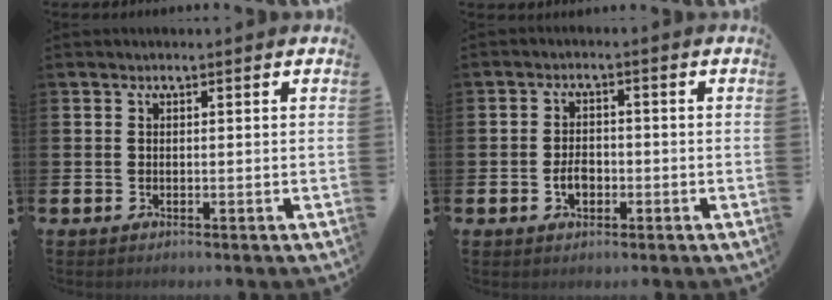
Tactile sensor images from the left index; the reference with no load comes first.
{"total": 2.8, "force": [-0.8, 1.9, 1.9], "torque": [-0.027, -0.001, -0.019]}